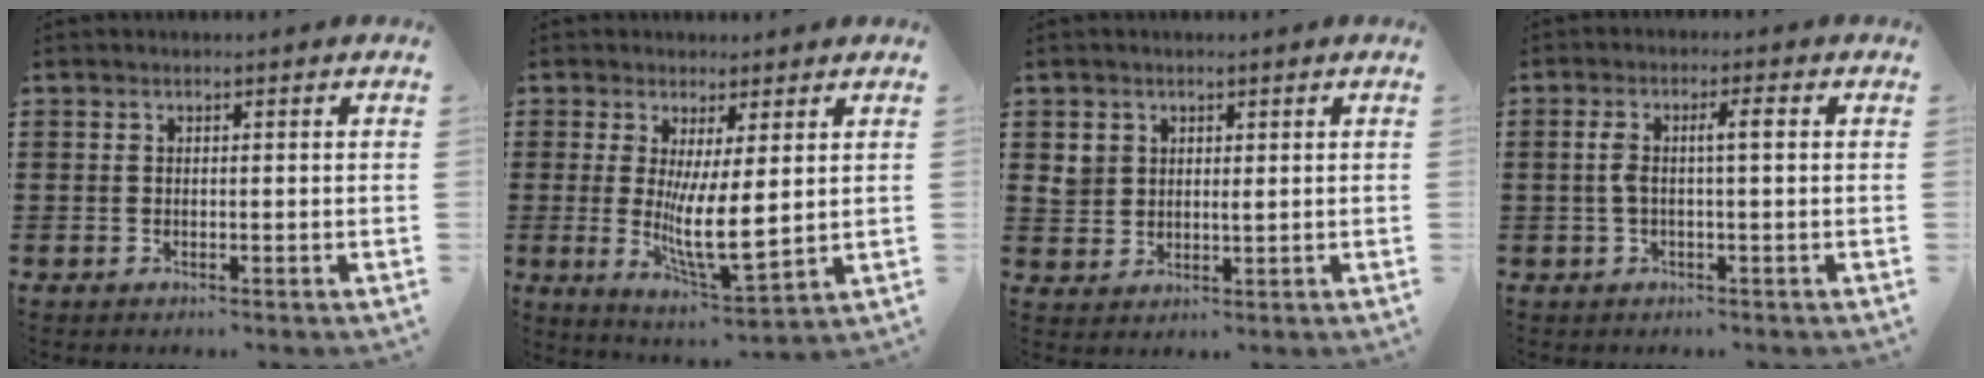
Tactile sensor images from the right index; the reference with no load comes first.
{"total": 8.9, "force": [0.6, 2.2, 8.6], "torque": [-0.148, -0.028, 0.012]}
{"total": 2.5, "force": [1.1, 2.2, 0.6], "torque": [-0.022, 0.010, 0.020]}
{"total": 3.7, "force": [0.2, 0.5, 3.7], "torque": [-0.078, 0.003, -0.004]}